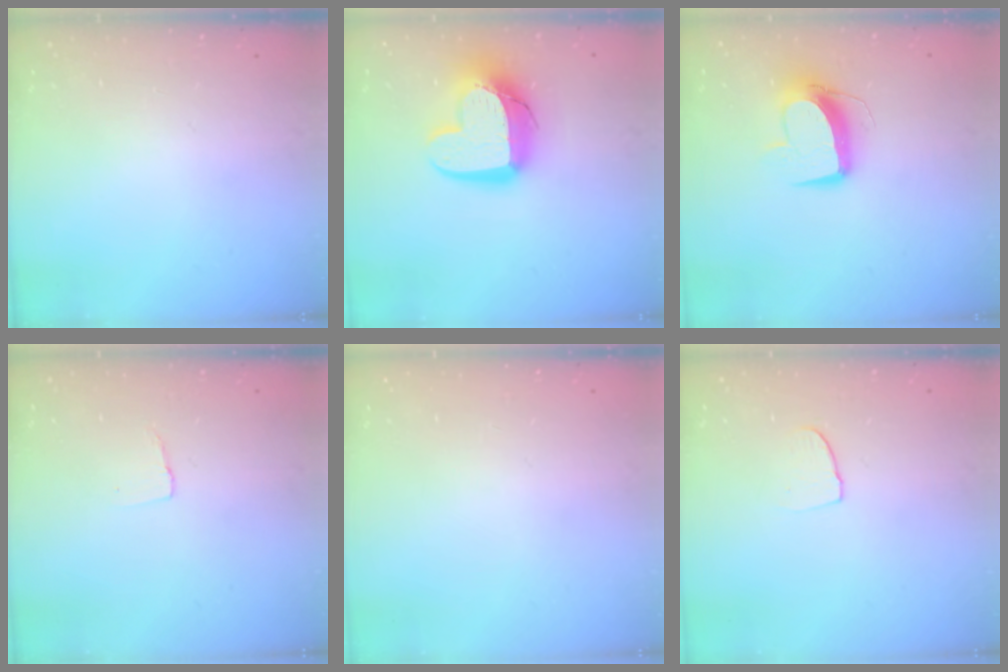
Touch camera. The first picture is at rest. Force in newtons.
{"total": 15.1, "press": 15.0, "slide": 1.4}
{"total": 10.4, "press": 10.3, "slide": 1.0}
{"total": 3.8, "press": 3.8, "slide": 0.3}
{"total": 0.0}
{"total": 5.0, "press": 4.9, "slide": 0.5}